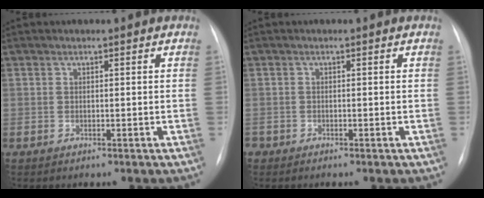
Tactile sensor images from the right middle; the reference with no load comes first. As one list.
[{"total": 0.9, "force": [-0.7, 0.5, 0.1], "torque": [-0.004, 0.001, -0.012]}]